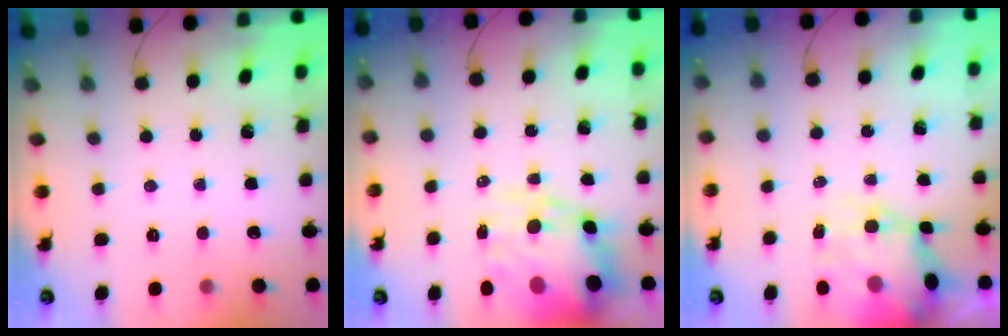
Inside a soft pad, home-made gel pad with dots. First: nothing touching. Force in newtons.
{"total": 15.0, "press": 14.5, "slide": 3.8}
{"total": 6.9, "press": 6.5, "slide": 2.4}